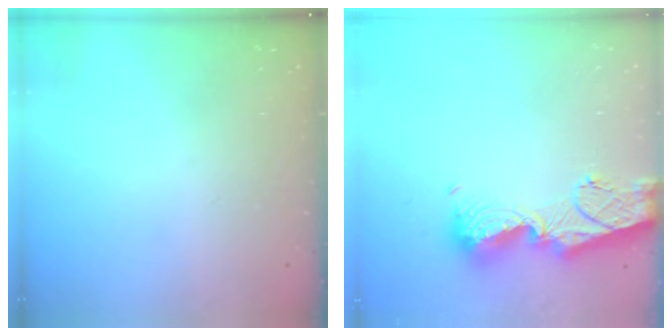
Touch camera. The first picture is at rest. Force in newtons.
{"total": 13.4, "press": 13.3, "slide": 1.6}